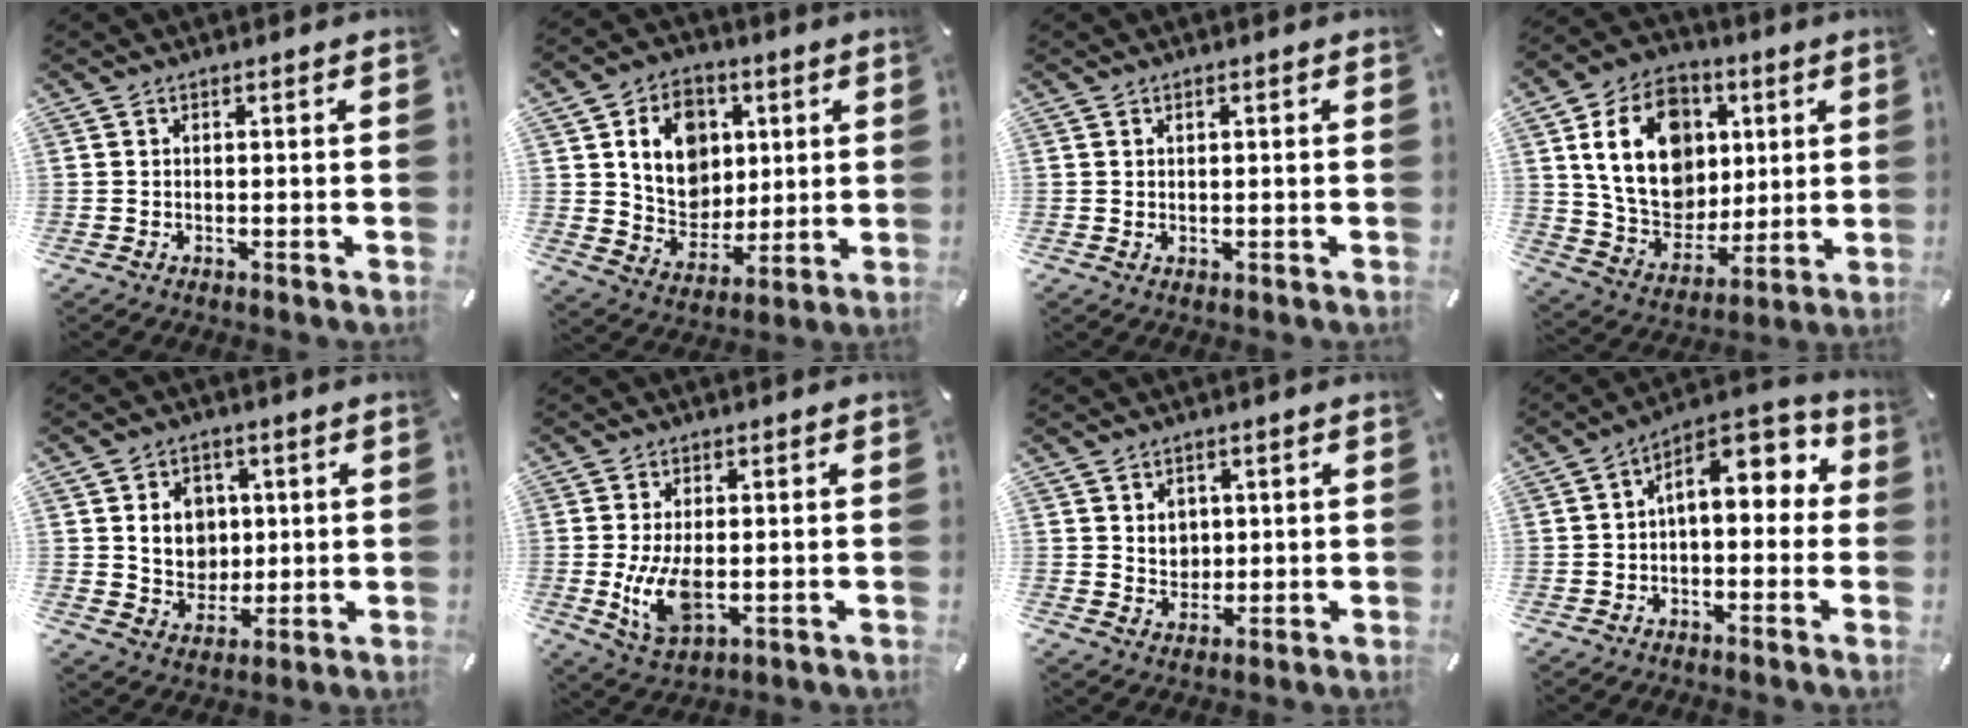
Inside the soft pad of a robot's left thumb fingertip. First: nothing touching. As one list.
[{"total": 13.8, "force": [3.7, 11.7, 6.4], "torque": [-0.115, -0.005, 0.076]}, {"total": 0.6, "force": [0.3, 0.5, 0.4], "torque": [-0.008, 0.001, 0.005]}, {"total": 19.8, "force": [4.8, 15.5, 11.3], "torque": [-0.212, -0.008, 0.094]}, {"total": 8.6, "force": [1.6, 7.7, 3.5], "torque": [-0.051, 0.001, 0.030]}, {"total": 9.4, "force": [-0.8, 5.2, 7.8], "torque": [-0.177, -0.014, -0.015]}, {"total": 4.5, "force": [1.4, 4.2, 0.8], "torque": [-0.005, -0.001, 0.022]}, {"total": 10.0, "force": [3.1, 5.3, 7.9], "torque": [-0.117, -0.024, 0.050]}]